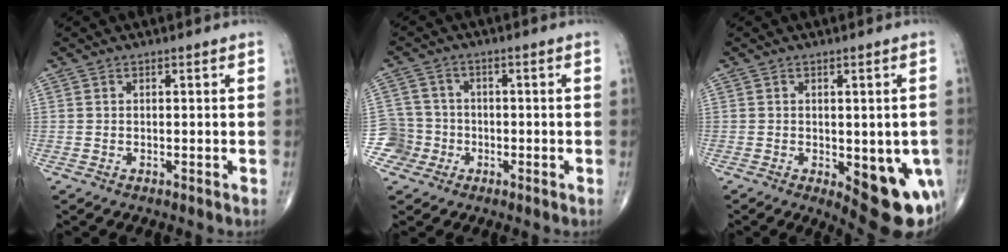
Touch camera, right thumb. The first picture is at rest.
{"total": 5.6, "force": [-2.3, 5.1, -0.4], "torque": [0.036, 0.022, -0.046]}
{"total": 13.7, "force": [-4.3, 5.9, 11.6], "torque": [-0.104, -0.003, -0.038]}